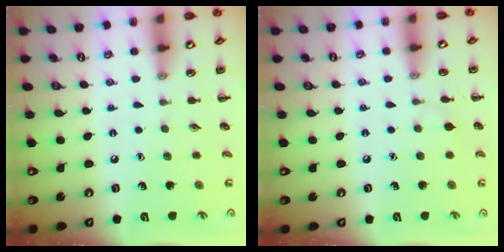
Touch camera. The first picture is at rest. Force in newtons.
{"total": 3.7, "press": 3.4, "slide": 1.5}